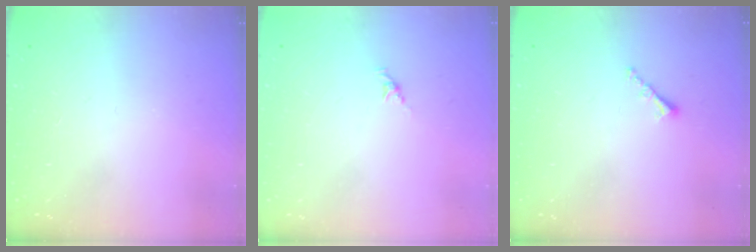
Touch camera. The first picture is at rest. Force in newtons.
{"total": 2.1, "press": 2.0, "slide": 0.7}
{"total": 1.0, "press": 0.9, "slide": 0.4}